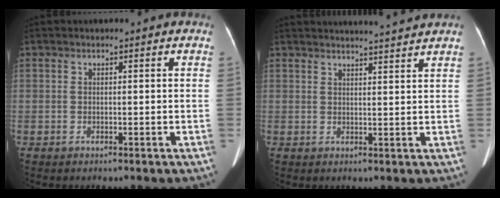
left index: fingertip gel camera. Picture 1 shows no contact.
{"total": 7.7, "force": [7.3, -1.3, 2.0], "torque": [-0.026, 0.004, 0.089]}